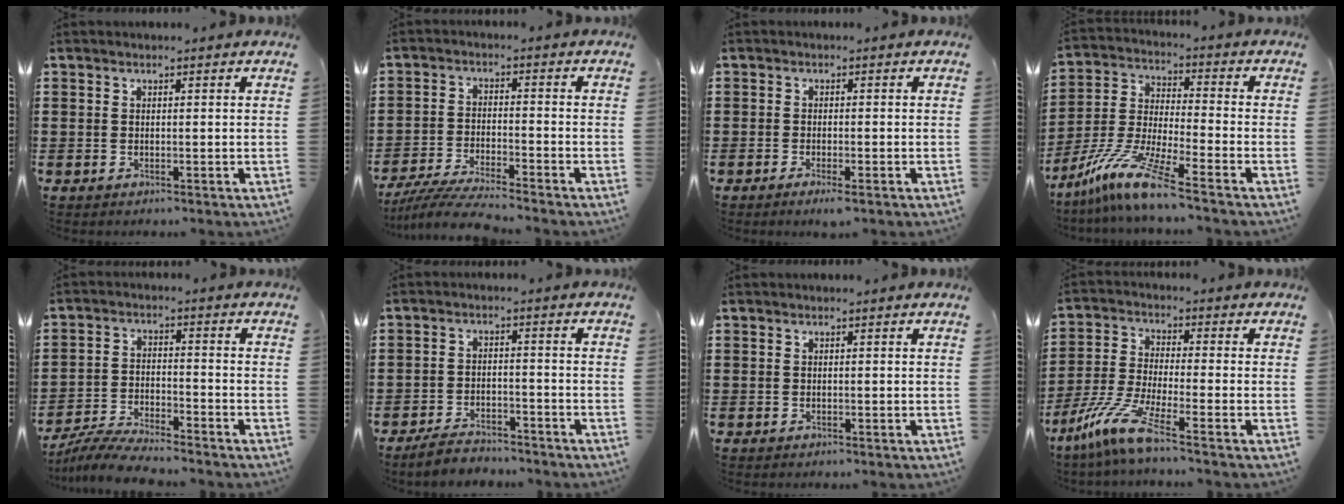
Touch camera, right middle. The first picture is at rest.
{"total": 5.4, "force": [-5.1, -0.2, 1.8], "torque": [-0.048, -0.017, -0.103]}
{"total": 1.5, "force": [-1.0, 0.0, 1.0], "torque": [-0.019, -0.003, -0.018]}
{"total": 10.3, "force": [-7.9, -0.1, 6.6], "torque": [-0.148, -0.009, -0.163]}
{"total": 6.1, "force": [-5.9, 0.3, 1.7], "torque": [-0.038, -0.003, -0.115]}
{"total": 3.8, "force": [-3.7, 0.6, 0.8], "torque": [-0.015, 0.007, -0.075]}
{"total": 0.0}
{"total": 7.9, "force": [-5.4, 0.4, 5.7], "torque": [-0.133, -0.019, -0.111]}